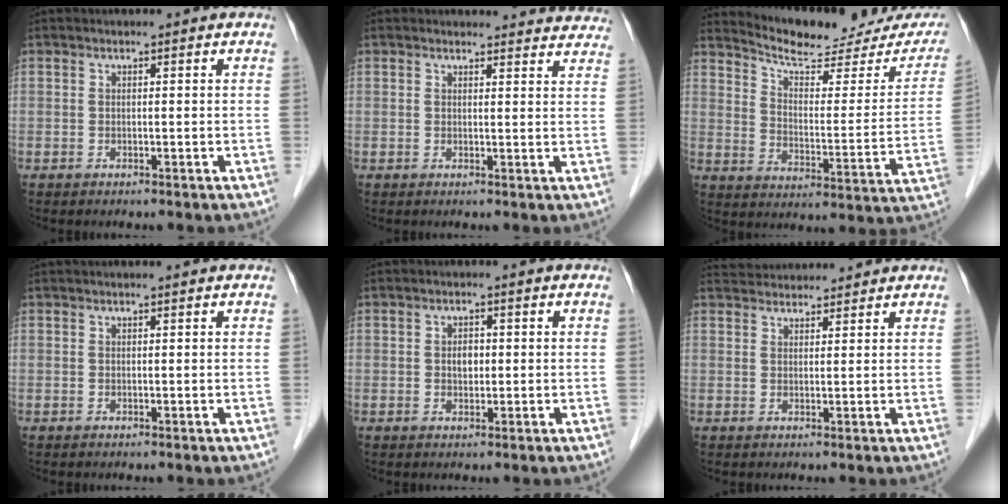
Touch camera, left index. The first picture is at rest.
{"total": 10.7, "force": [10.4, 2.1, 0.9], "torque": [0.027, -0.024, 0.082]}
{"total": 19.2, "force": [17.6, 4.0, 6.5], "torque": [-0.084, -0.047, 0.226]}
{"total": 1.0, "force": [0.6, 0.0, 0.7], "torque": [-0.011, 0.011, 0.012]}
{"total": 1.9, "force": [-0.2, 1.3, 1.5], "torque": [-0.025, -0.002, -0.002]}
{"total": 6.2, "force": [6.1, 1.0, 1.0], "torque": [-0.017, 0.032, 0.091]}